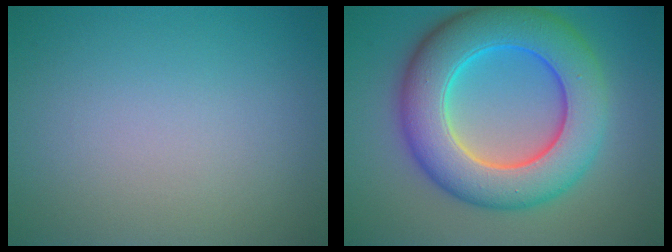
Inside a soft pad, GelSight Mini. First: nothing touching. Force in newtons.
{"total": 10.8, "press": 10.7, "slide": 0.4}